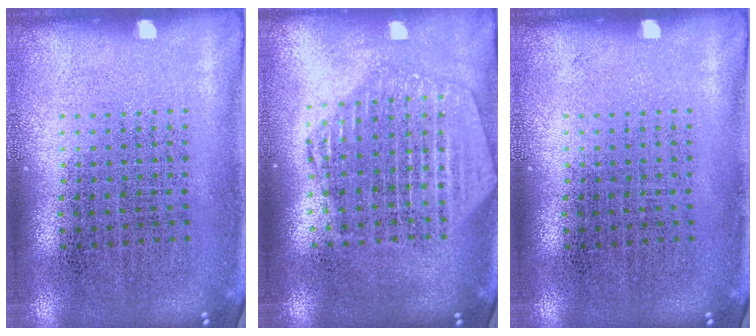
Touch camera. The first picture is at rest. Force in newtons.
{"total": 2.2, "press": 2.0, "slide": 1.0}
{"total": 0.0}